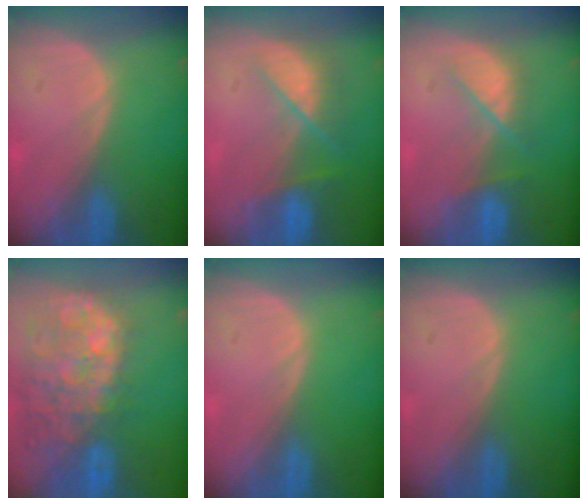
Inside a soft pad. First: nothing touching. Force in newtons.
{"total": 7.2, "press": 6.6, "slide": 2.9}
{"total": 5.1, "press": 5.1, "slide": 0.8}
{"total": 14.2, "press": 11.6, "slide": 8.1}
{"total": 0.0}
{"total": 0.0}